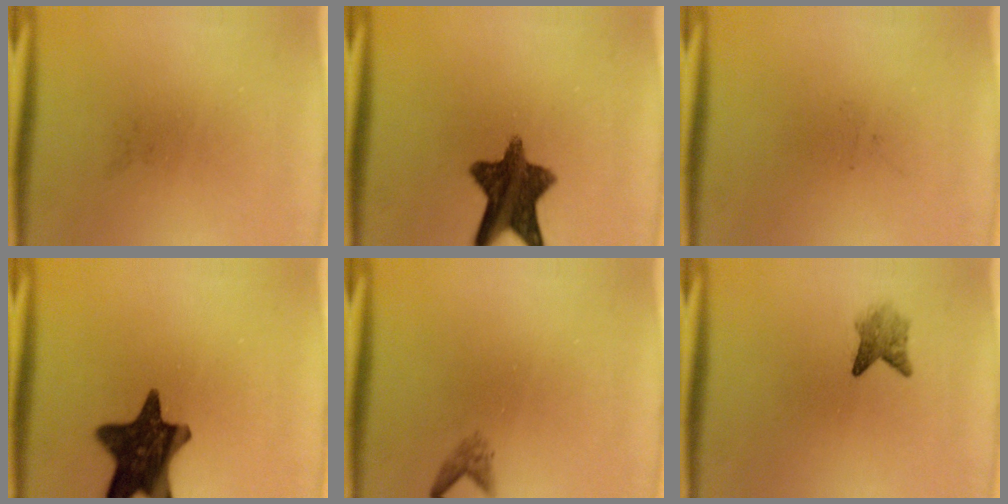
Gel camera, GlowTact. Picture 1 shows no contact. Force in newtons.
{"total": 11.2}
{"total": 0.0}
{"total": 14.7}
{"total": 1.3}
{"total": 2.6}